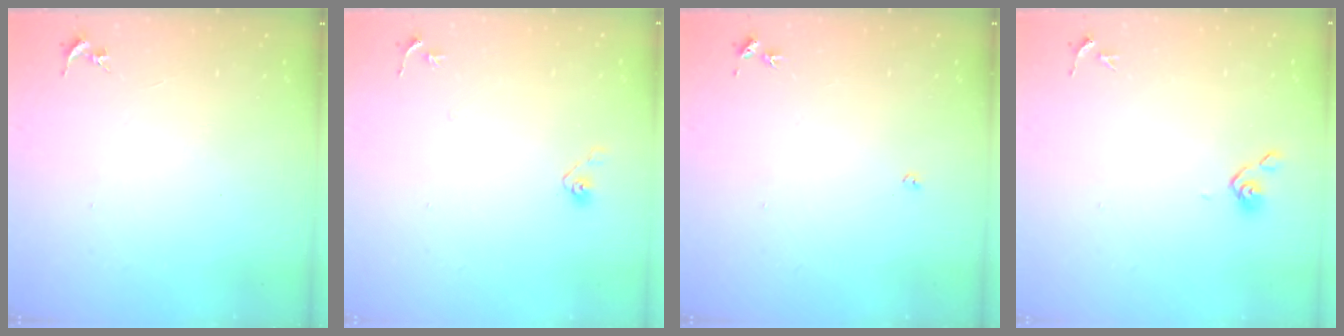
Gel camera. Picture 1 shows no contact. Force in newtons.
{"total": 4.5, "press": 4.4, "slide": 0.8}
{"total": 2.7, "press": 2.7, "slide": 0.5}
{"total": 4.3, "press": 4.1, "slide": 1.3}